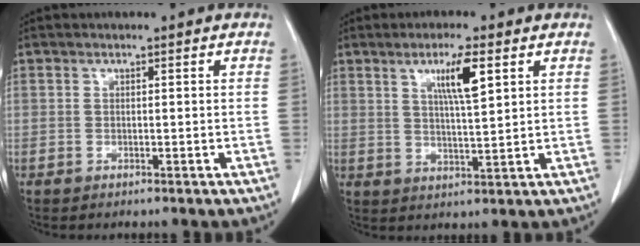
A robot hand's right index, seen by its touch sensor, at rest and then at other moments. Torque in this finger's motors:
{"motor_torque": [0.21, 0.12, 0.16, 0.06]}